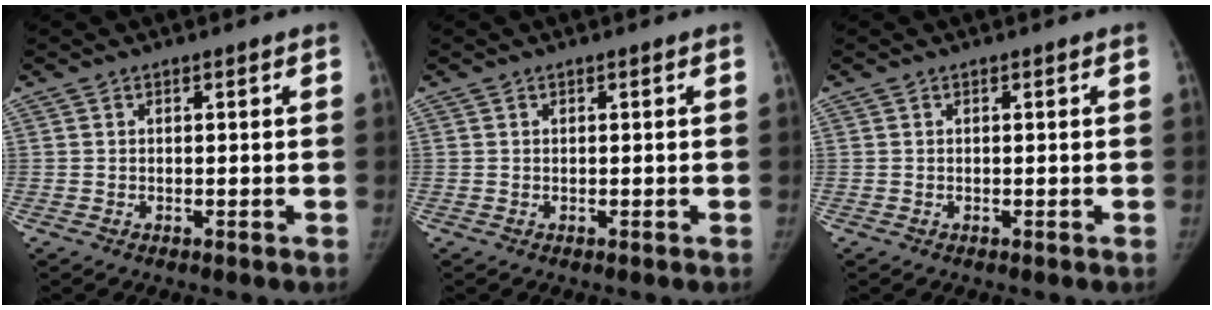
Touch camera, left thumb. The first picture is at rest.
{"total": 0.0}
{"total": 0.0}